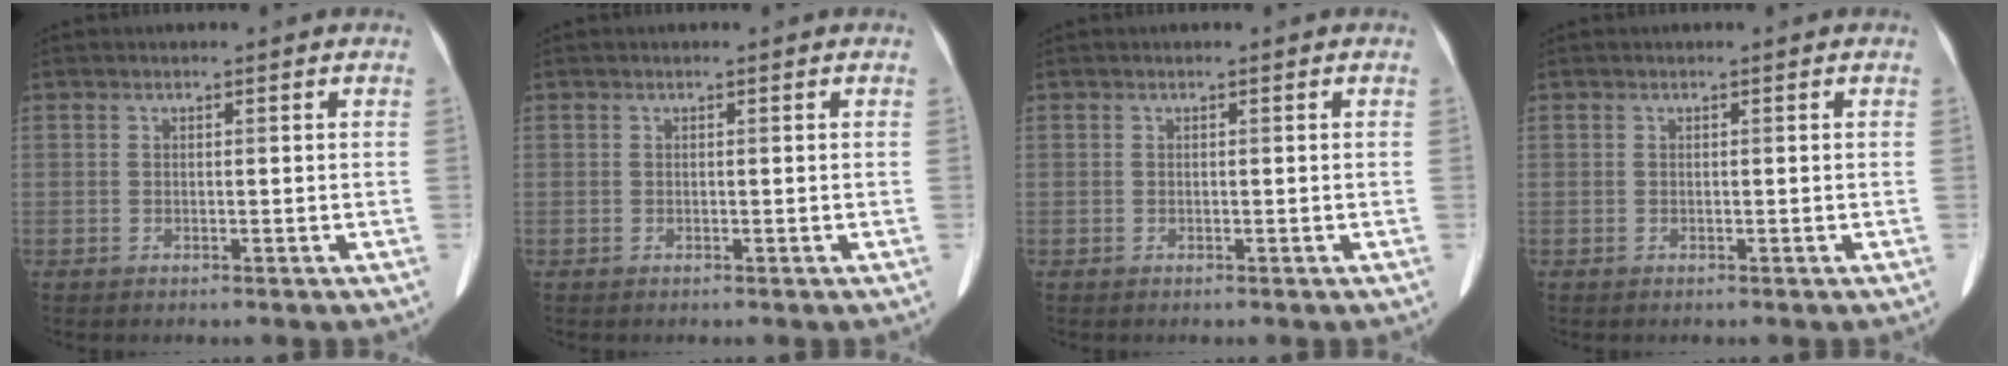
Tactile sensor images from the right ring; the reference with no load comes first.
{"total": 0.0}
{"total": 0.0}
{"total": 0.0}